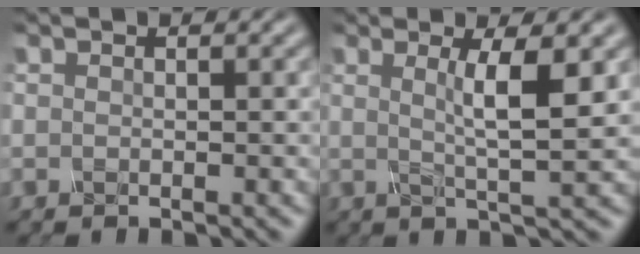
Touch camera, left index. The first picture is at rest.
{"total": 4.7, "force": [1.0, 0.8, 4.5], "torque": [-0.073, -0.003, 0.017]}